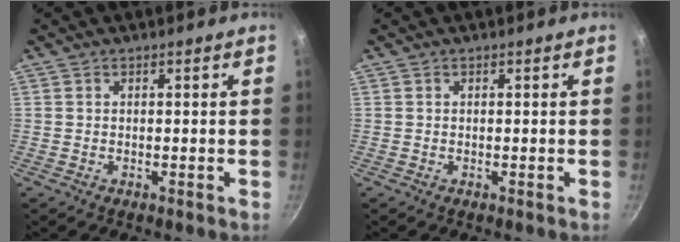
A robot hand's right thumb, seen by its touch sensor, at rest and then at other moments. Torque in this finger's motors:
{"motor_torque": [0.01, -0.02, 0.14, 0.09, 0.02]}